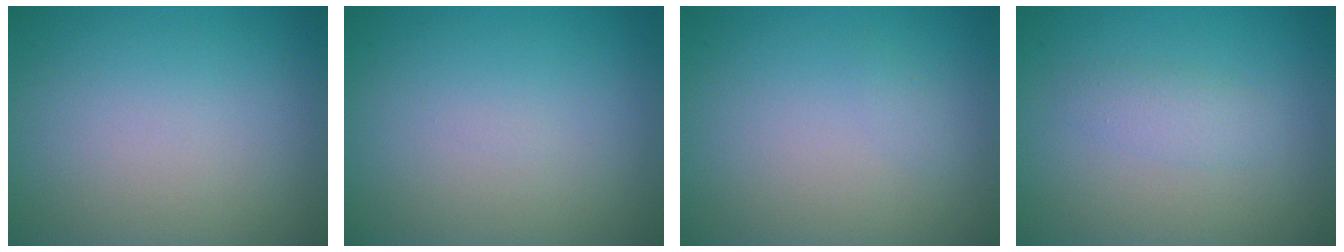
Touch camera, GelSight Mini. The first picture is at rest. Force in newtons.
{"total": 0.0}
{"total": 0.6, "press": 0.5, "slide": 0.1}
{"total": 1.6, "press": 1.6, "slide": 0.0}